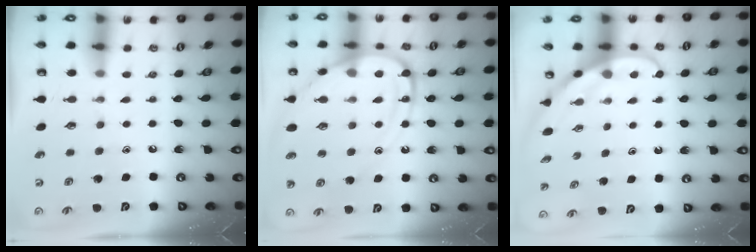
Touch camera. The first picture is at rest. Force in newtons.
{"total": 13.3, "press": 13.3, "slide": 1.3}
{"total": 3.8, "press": 3.8, "slide": 0.3}